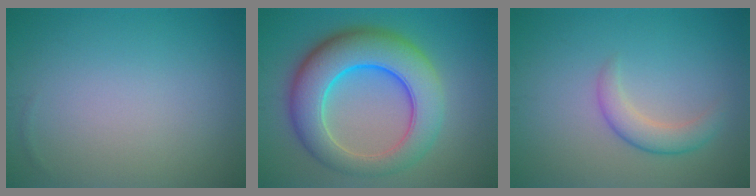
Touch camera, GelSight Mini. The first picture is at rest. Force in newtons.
{"total": 9.9, "press": 9.9, "slide": 0.1}
{"total": 2.6, "press": 2.6, "slide": 0.1}